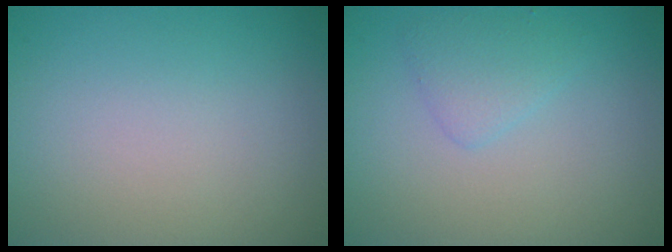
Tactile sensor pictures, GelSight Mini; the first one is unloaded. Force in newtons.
{"total": 1.6, "press": 1.6, "slide": 0.1}